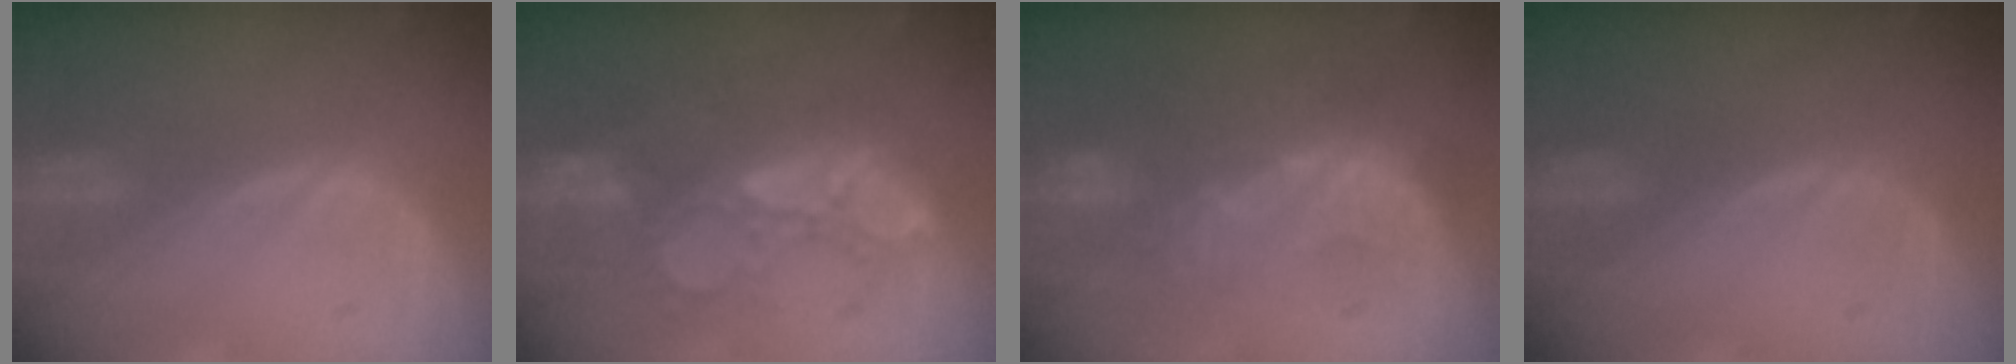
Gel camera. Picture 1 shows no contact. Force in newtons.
{"total": 11.0, "press": 9.5, "slide": 5.5}
{"total": 9.1, "press": 8.7, "slide": 2.6}
{"total": 0.0}